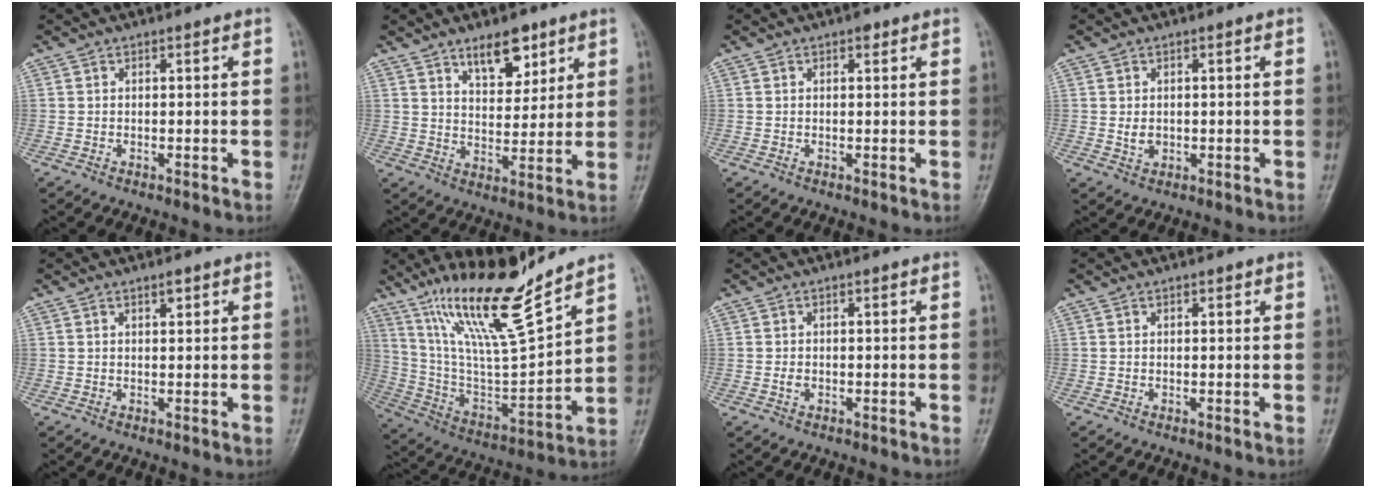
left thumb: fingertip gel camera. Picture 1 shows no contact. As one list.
[{"total": 8.5, "force": [5.3, 4.0, 5.2], "torque": [-0.053, -0.035, 0.089]}, {"total": 1.2, "force": [0.7, 0.7, 0.7], "torque": [-0.005, 0.000, 0.006]}, {"total": 2.2, "force": [0.0, 1.7, 1.5], "torque": [-0.019, -0.002, 0.005]}, {"total": 1.5, "force": [1.0, 0.6, 1.0], "torque": [-0.012, -0.004, 0.014]}, {"total": 16.8, "force": [13.1, 1.8, 10.4], "torque": [-0.174, -0.076, 0.252]}, {"total": 1.2, "force": [-0.2, 0.8, 0.8], "torque": [-0.014, 0.000, -0.003]}, {"total": 1.0, "force": [0.6, 0.5, 0.7], "torque": [-0.008, 0.000, 0.007]}]